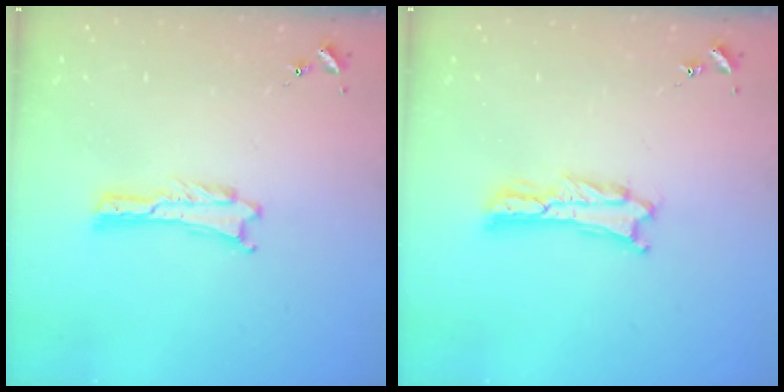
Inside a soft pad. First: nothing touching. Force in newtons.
{"total": 1.6, "press": 1.6, "slide": 0.2}